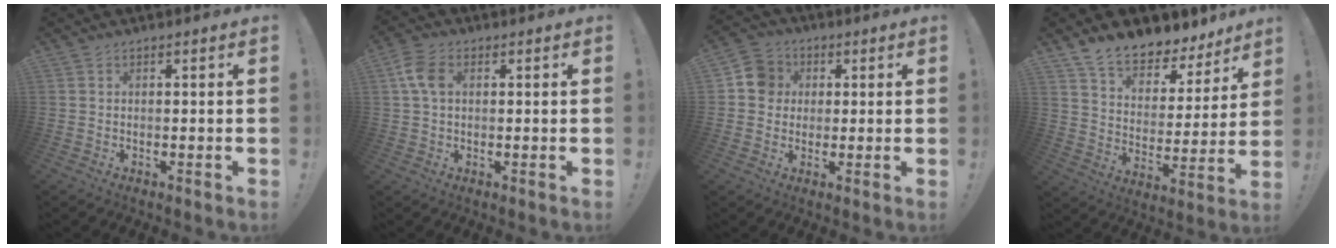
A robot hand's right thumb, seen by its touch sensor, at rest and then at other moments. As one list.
[{"total": 6.7, "force": [1.4, 4.4, 4.8], "torque": [-0.095, 0.006, 0.026]}, {"total": 8.0, "force": [1.2, 7.6, 2.1], "torque": [-0.018, 0.005, 0.025]}, {"total": 11.2, "force": [9.9, 4.1, 3.4], "torque": [-0.066, -0.085, 0.178]}]